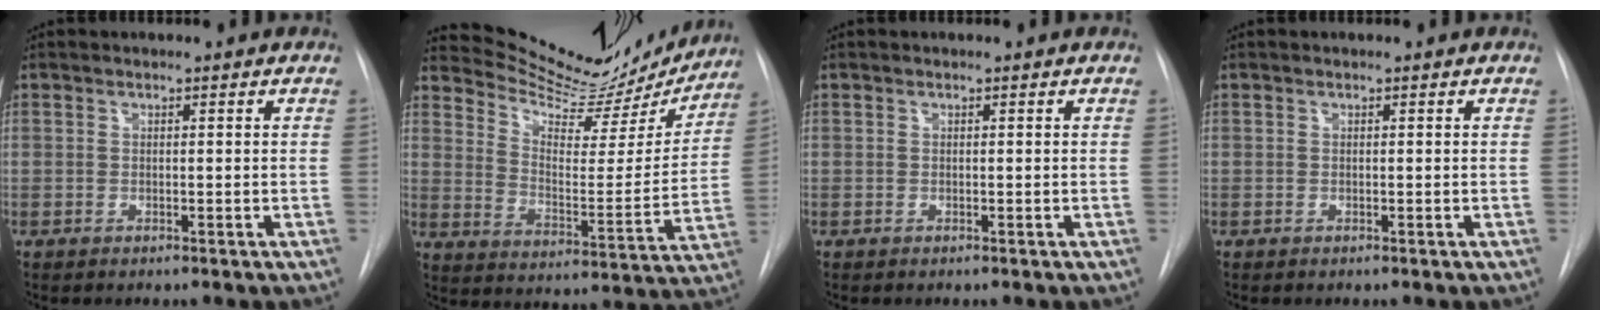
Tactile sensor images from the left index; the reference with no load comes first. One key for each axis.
{"total": 20.2, "fx": 19.1, "fy": 4.4, "fz": 4.9, "tx": -0.072, "ty": -0.041, "tz": 0.260}
{"total": 0.0}
{"total": 0.0}